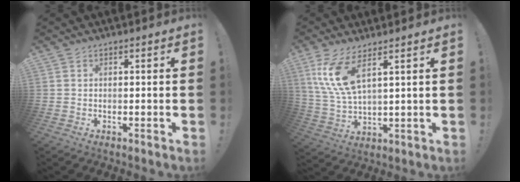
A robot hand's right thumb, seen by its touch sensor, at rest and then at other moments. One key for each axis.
{"total": 10.9, "fx": 5.9, "fy": 3.2, "fz": 8.5, "tx": -0.174, "ty": -0.023, "tz": 0.108}